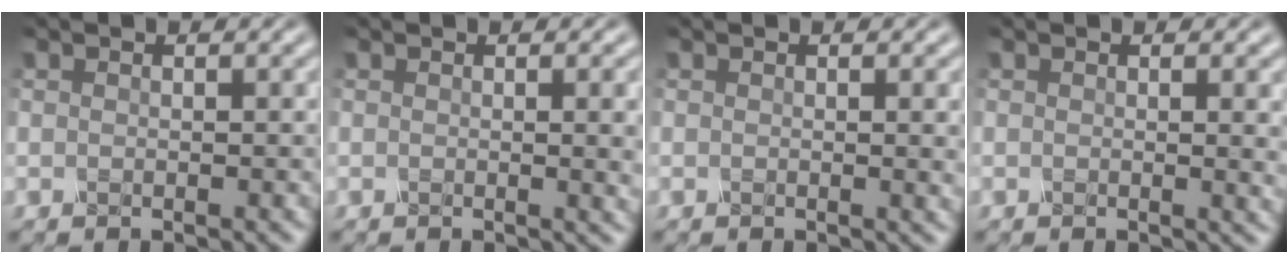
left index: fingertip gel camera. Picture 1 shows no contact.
{"total": 4.3, "force": [0.3, 1.6, 4.0], "torque": [-0.028, 0.005, 0.005]}
{"total": 2.7, "force": [0.3, 0.9, 2.5], "torque": [-0.019, 0.002, 0.001]}
{"total": 2.9, "force": [0.4, 1.0, 2.7], "torque": [-0.022, 0.001, 0.003]}